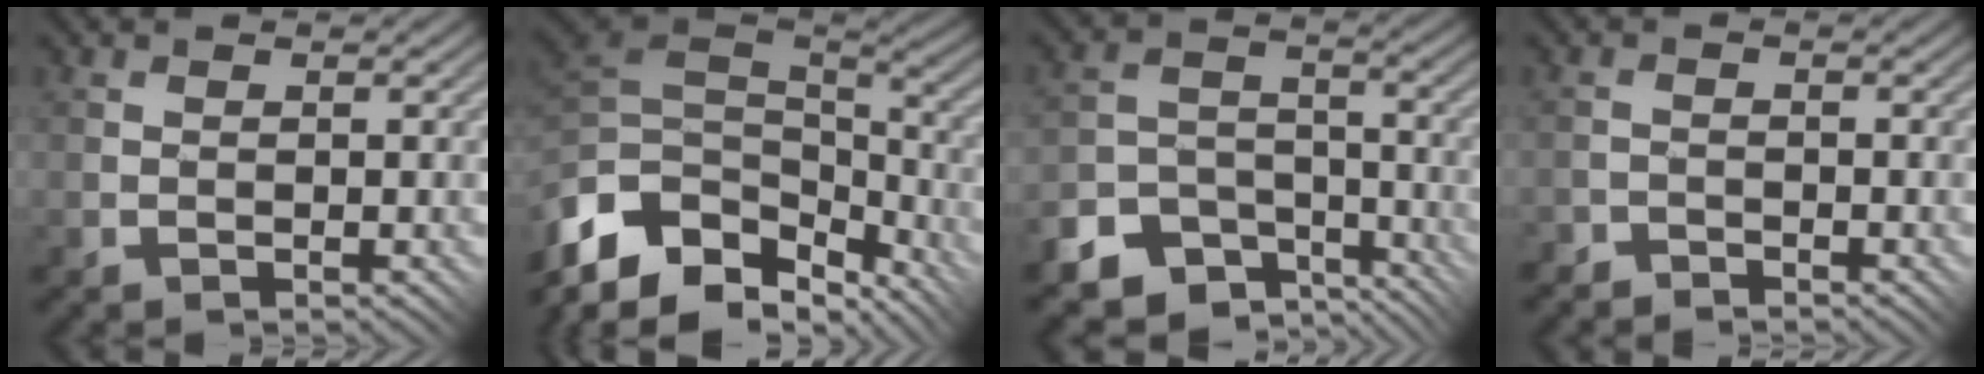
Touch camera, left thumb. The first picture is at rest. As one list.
[{"total": 12.4, "force": [-6.3, 7.1, 8.0], "torque": [-0.222, -0.009, -0.106]}, {"total": 9.3, "force": [-6.8, 5.4, 3.4], "torque": [-0.073, -0.015, -0.124]}, {"total": 1.9, "force": [-1.8, 0.2, -0.6], "torque": [0.024, 0.020, -0.039]}]